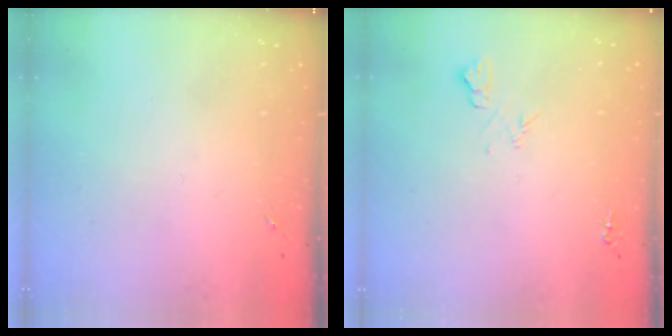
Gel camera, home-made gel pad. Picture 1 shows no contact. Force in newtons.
{"total": 5.8, "press": 5.8, "slide": 0.7}